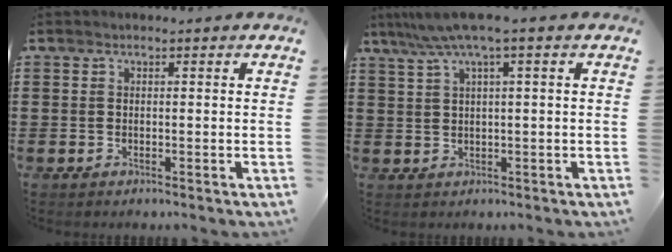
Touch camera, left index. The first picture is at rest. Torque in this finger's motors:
{"motor_torque": [1.35, -0.80, 0.87, 0.21]}